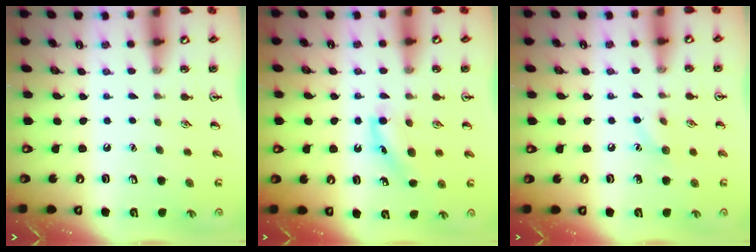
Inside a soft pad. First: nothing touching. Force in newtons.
{"total": 5.2, "press": 5.0, "slide": 1.2}
{"total": 5.9, "press": 5.7, "slide": 1.8}